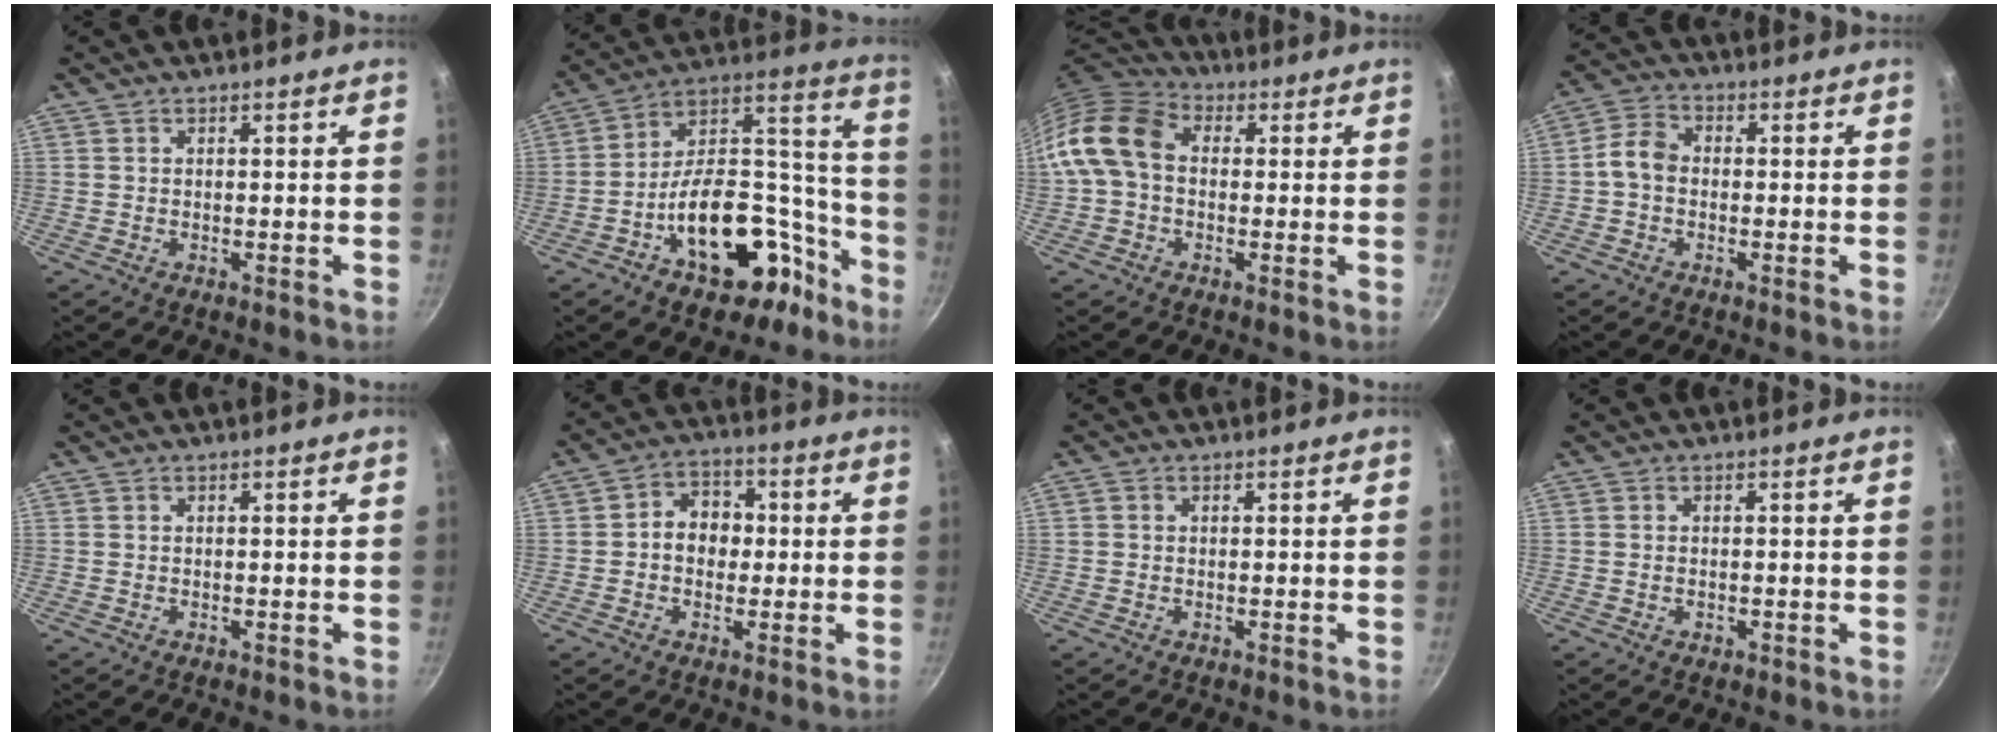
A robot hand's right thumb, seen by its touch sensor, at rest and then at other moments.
{"total": 24.1, "force": [-12.3, 13.8, 15.5], "torque": [-0.174, 0.116, -0.179]}
{"total": 11.6, "force": [0.5, 8.6, 7.8], "torque": [-0.129, 0.029, -0.013]}
{"total": 5.0, "force": [-0.7, 3.8, 3.2], "torque": [-0.058, 0.022, -0.028]}
{"total": 0.0}
{"total": 7.2, "force": [-0.1, 5.8, 4.2], "torque": [-0.028, 0.017, -0.011]}
{"total": 0.6, "force": [0.0, 0.5, 0.2], "torque": [-0.001, 0.002, -0.002]}
{"total": 0.9, "force": [-0.2, 0.6, 0.6], "torque": [-0.009, 0.002, -0.004]}